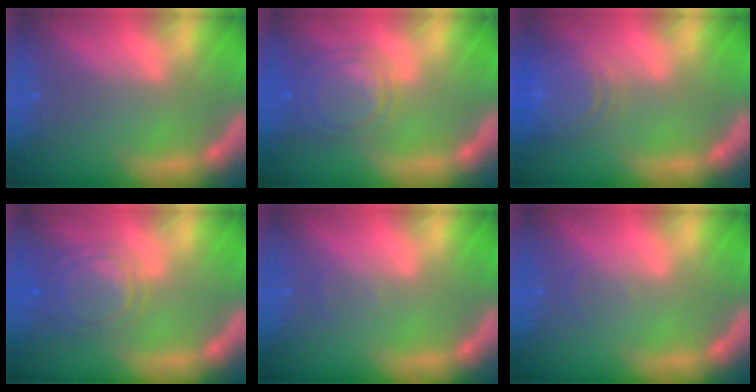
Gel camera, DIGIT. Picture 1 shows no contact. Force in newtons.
{"total": 6.0}
{"total": 6.9}
{"total": 5.6}
{"total": 0.9}
{"total": 0.9}